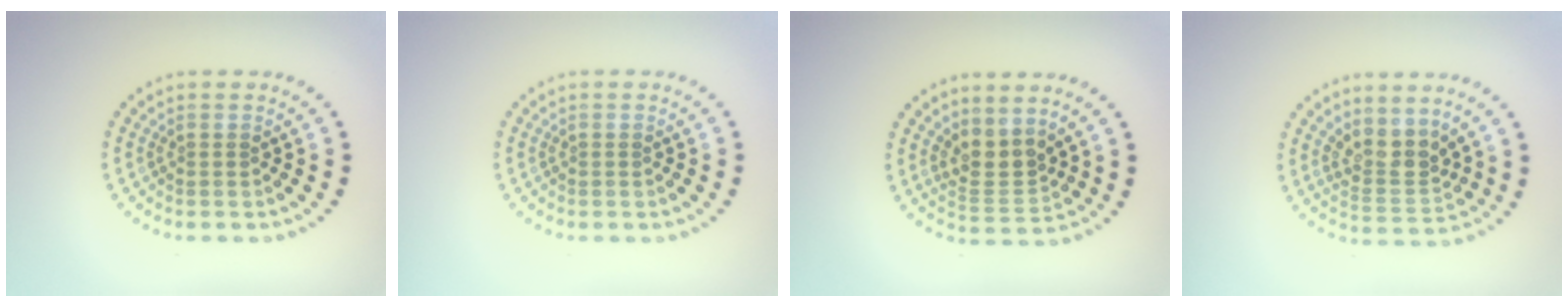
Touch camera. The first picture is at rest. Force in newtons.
{"total": 0.0}
{"total": 2.9, "press": 2.4, "slide": 1.6}
{"total": 3.1, "press": 2.5, "slide": 1.8}